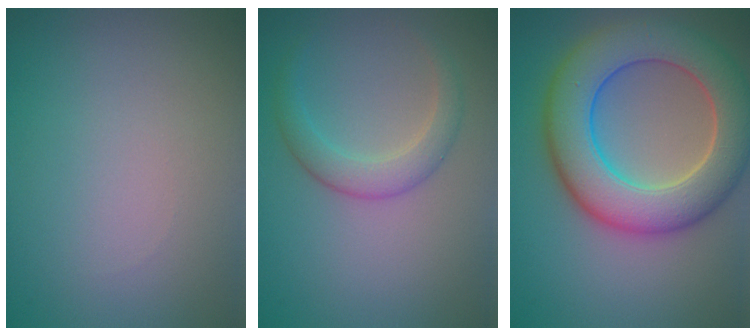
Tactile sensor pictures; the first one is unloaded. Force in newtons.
{"total": 2.7, "press": 2.7, "slide": 0.1}
{"total": 9.9, "press": 9.8, "slide": 0.7}